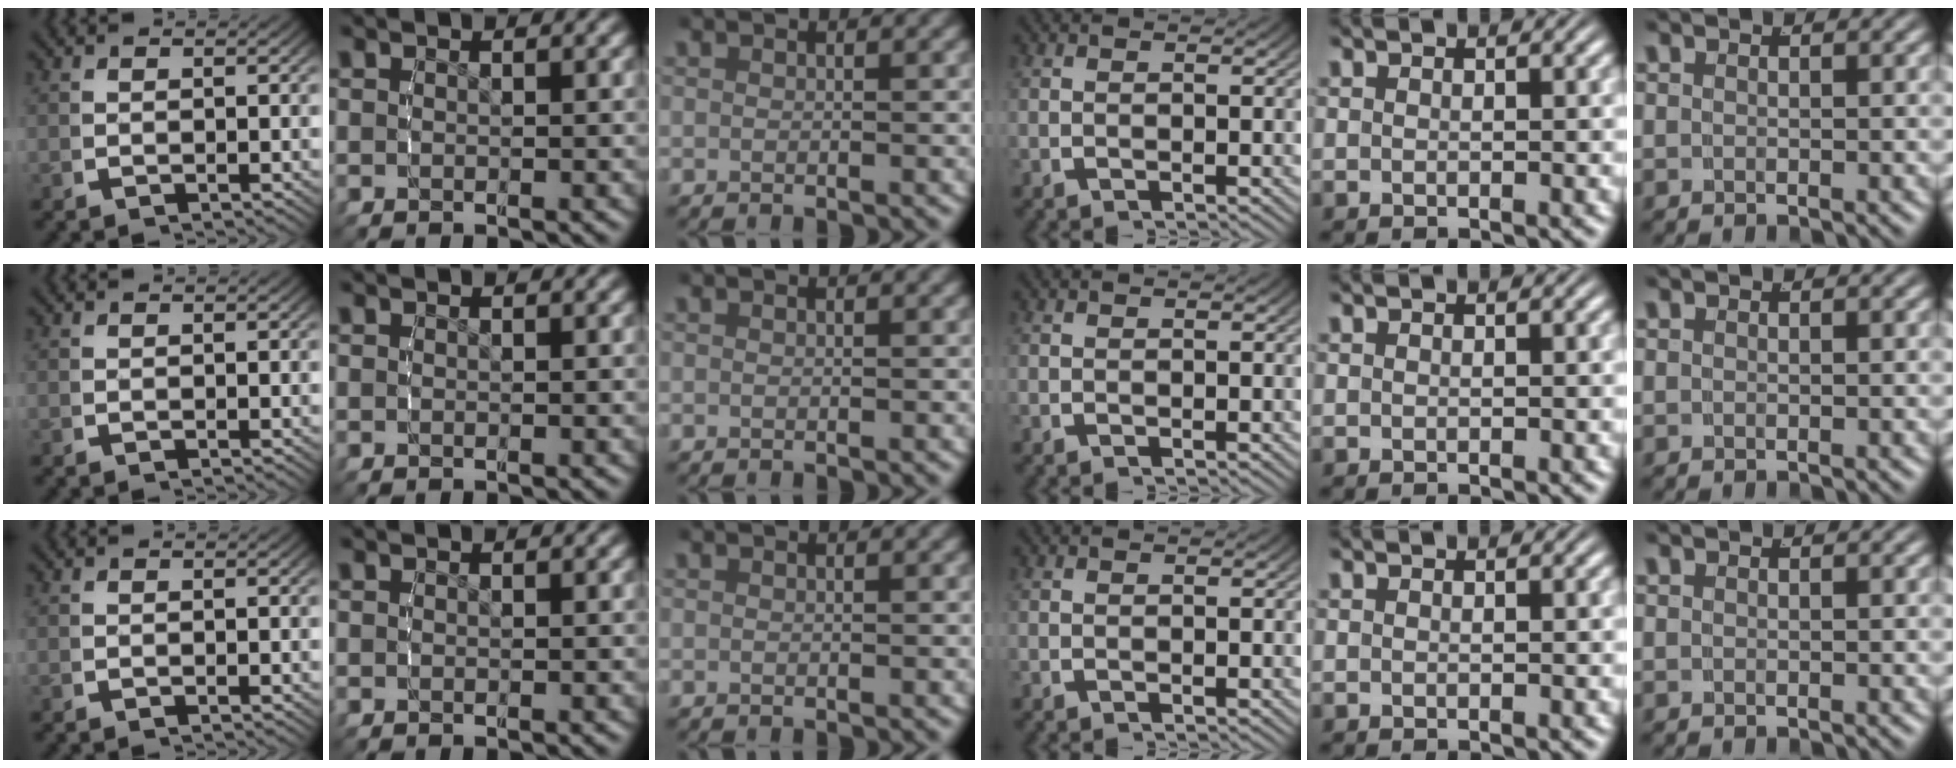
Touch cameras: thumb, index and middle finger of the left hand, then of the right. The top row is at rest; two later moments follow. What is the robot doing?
{"motion": "reach", "object": "paper towel"}